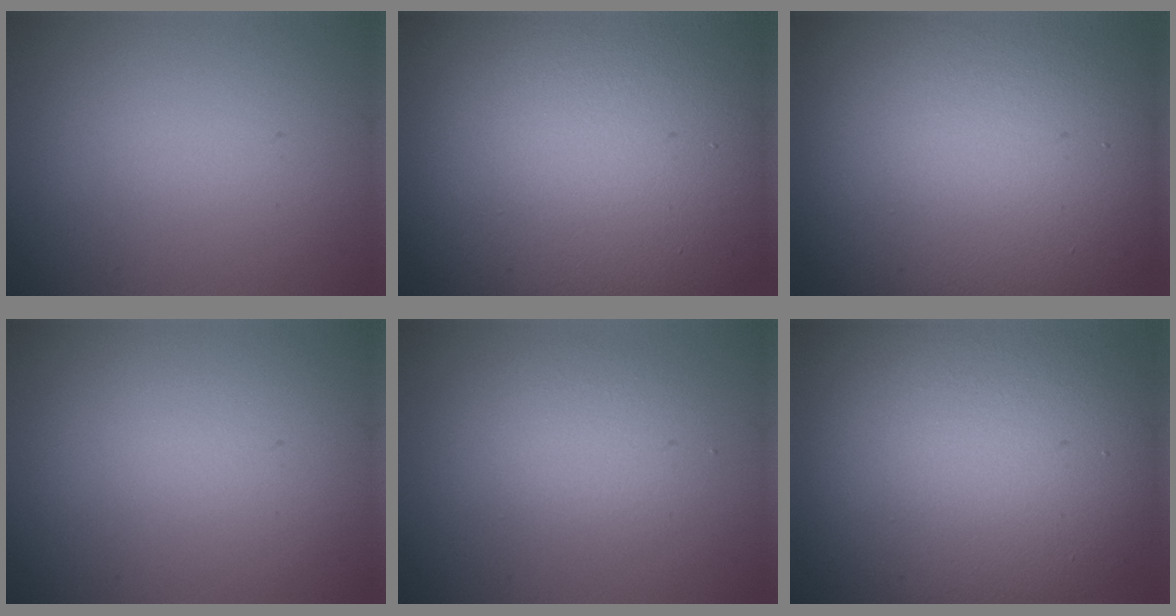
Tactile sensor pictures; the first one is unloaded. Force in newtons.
{"total": 20.6, "press": 20.6, "slide": 0.9}
{"total": 18.3, "press": 18.3, "slide": 1.0}
{"total": 0.0}
{"total": 2.6, "press": 2.6, "slide": 0.3}
{"total": 14.4, "press": 14.4, "slide": 0.9}